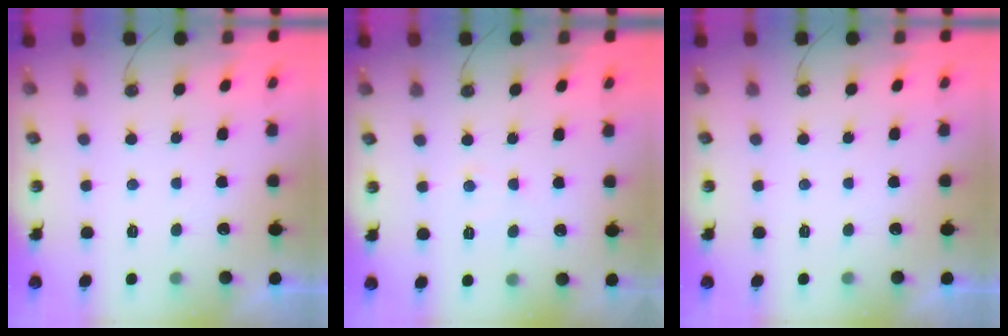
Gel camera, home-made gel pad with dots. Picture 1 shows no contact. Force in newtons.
{"total": 4.4, "press": 4.3, "slide": 0.7}
{"total": 0.0}